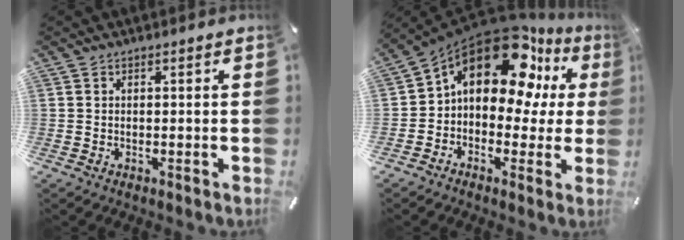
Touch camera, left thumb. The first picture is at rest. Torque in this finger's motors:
{"motor_torque": [2.16, 2.85, 1.71, -1.06, 0.26]}